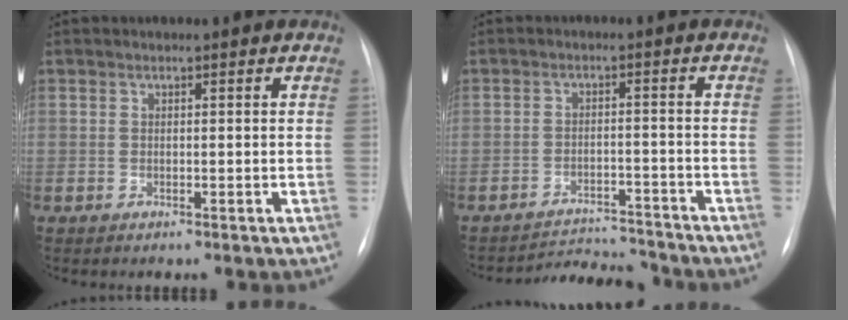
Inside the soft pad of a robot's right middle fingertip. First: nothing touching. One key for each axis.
{"total": 7.5, "fx": -7.4, "fy": 0.7, "fz": 0.2, "tx": -0.004, "ty": 0.002, "tz": -0.111}